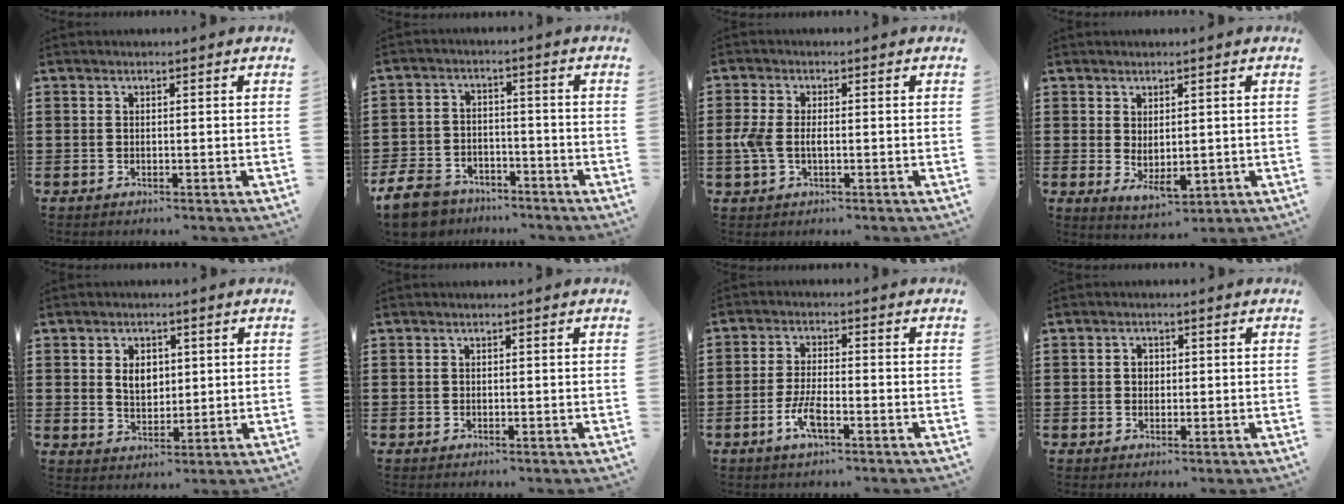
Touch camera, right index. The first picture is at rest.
{"total": 7.4, "force": [-6.6, 2.4, 2.1], "torque": [-0.062, 0.016, -0.134]}
{"total": 3.3, "force": [-0.4, 1.8, 2.7], "torque": [-0.074, -0.004, -0.015]}
{"total": 3.1, "force": [0.0, 1.7, 2.7], "torque": [-0.055, -0.001, 0.000]}
{"total": 4.0, "force": [0.9, 2.9, 2.7], "torque": [-0.053, 0.008, 0.012]}
{"total": 0.0}
{"total": 4.8, "force": [-2.3, 1.4, 4.0], "torque": [-0.094, -0.005, -0.048]}
{"total": 1.4, "force": [0.1, 1.2, 0.7], "torque": [-0.017, 0.006, 0.001]}